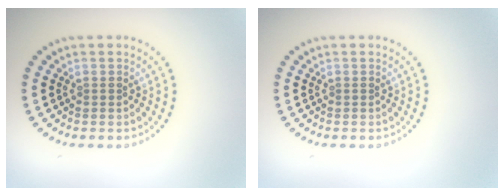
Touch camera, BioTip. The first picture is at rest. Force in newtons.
{"total": 0.0}